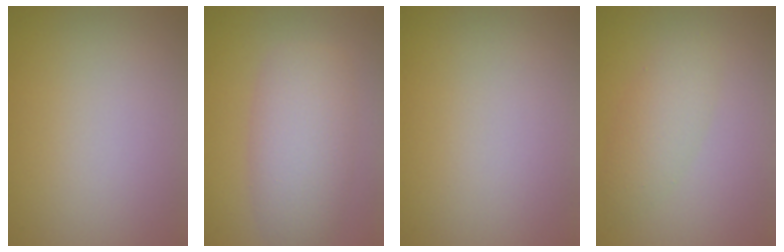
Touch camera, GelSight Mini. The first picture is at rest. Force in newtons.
{"total": 5.4, "press": 5.4, "slide": 0.2}
{"total": 0.0}
{"total": 2.5, "press": 2.5, "slide": 0.1}